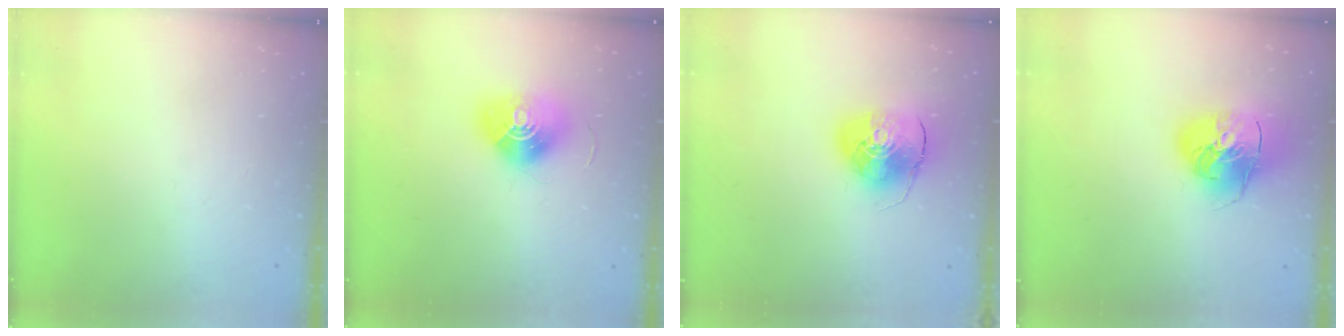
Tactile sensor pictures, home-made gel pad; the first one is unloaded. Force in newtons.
{"total": 12.2, "press": 12.2, "slide": 0.5}
{"total": 9.9, "press": 9.7, "slide": 1.7}
{"total": 14.7, "press": 14.5, "slide": 2.4}